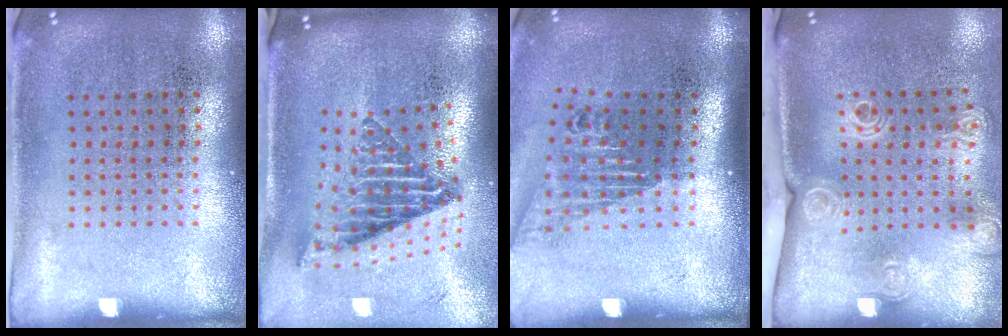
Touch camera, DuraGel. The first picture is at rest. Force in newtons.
{"total": 2.6, "press": 1.6, "slide": 2.0}
{"total": 1.7, "press": 1.3, "slide": 1.2}
{"total": 2.1, "press": 1.5, "slide": 1.4}